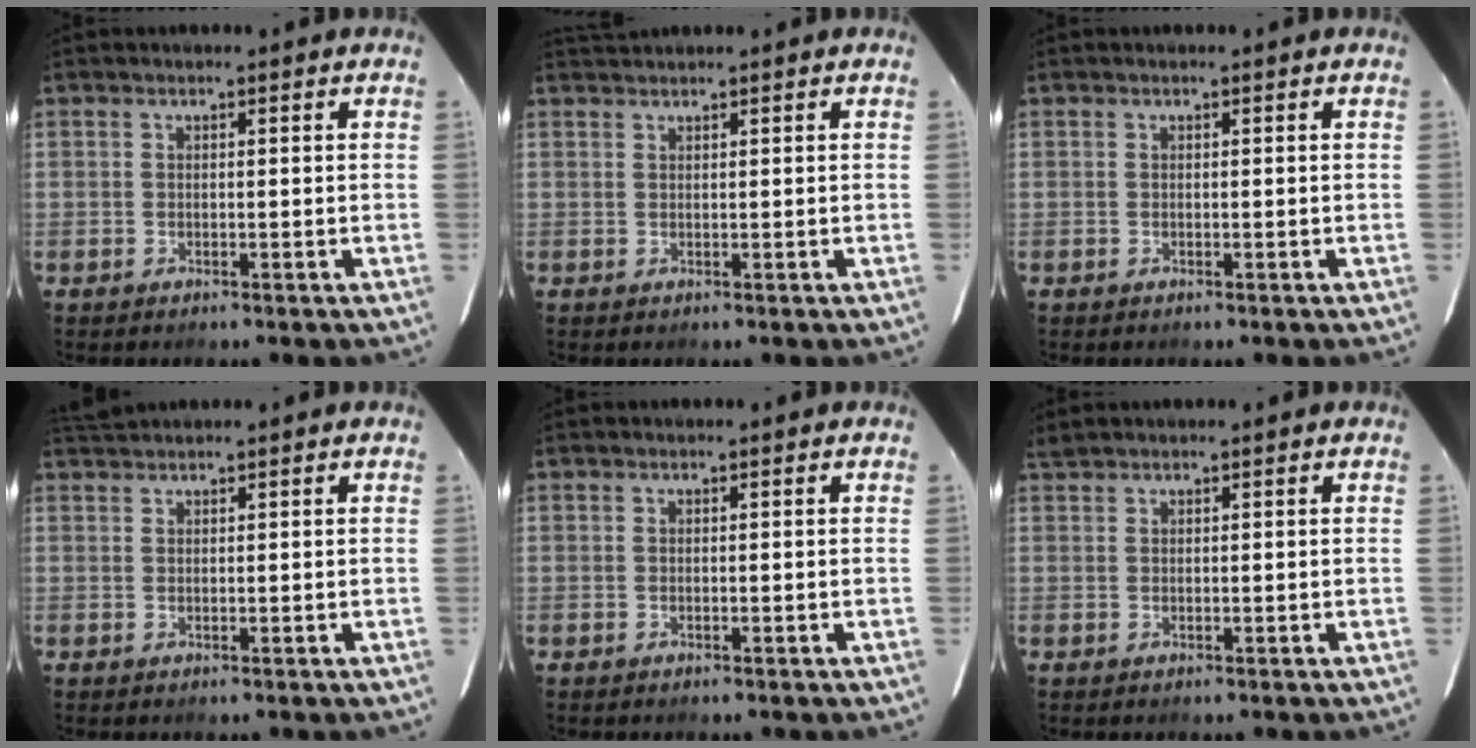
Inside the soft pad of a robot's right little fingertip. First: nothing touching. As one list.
[{"total": 1.3, "force": [1.3, -0.4, 0.0], "torque": [-0.003, 0.014, 0.033]}, {"total": 0.0}, {"total": 1.6, "force": [1.6, -0.4, 0.1], "torque": [-0.007, 0.016, 0.040]}, {"total": 0.0}, {"total": 0.9, "force": [0.9, -0.1, 0.1], "torque": [-0.009, 0.013, 0.026]}]